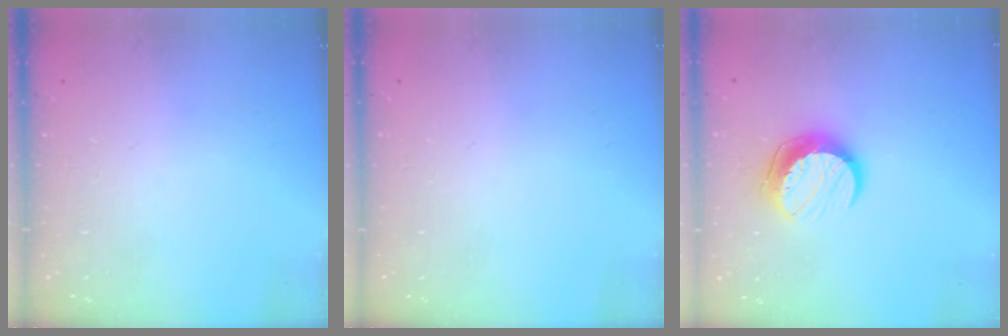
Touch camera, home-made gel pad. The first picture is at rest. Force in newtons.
{"total": 0.0}
{"total": 10.7, "press": 10.7, "slide": 0.3}